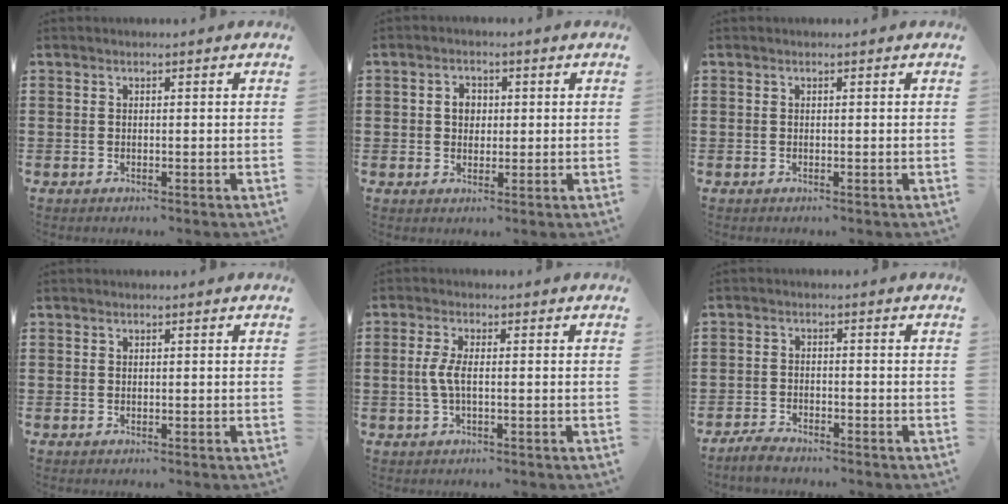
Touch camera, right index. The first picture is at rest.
{"total": 2.8, "force": [0.3, 2.2, 1.7], "torque": [-0.039, 0.011, 0.004]}
{"total": 0.0}
{"total": 0.0}
{"total": 3.5, "force": [-0.3, 1.0, 3.3], "torque": [-0.083, -0.006, -0.014]}
{"total": 2.3, "force": [-2.2, 0.4, 0.3], "torque": [-0.011, 0.007, -0.046]}